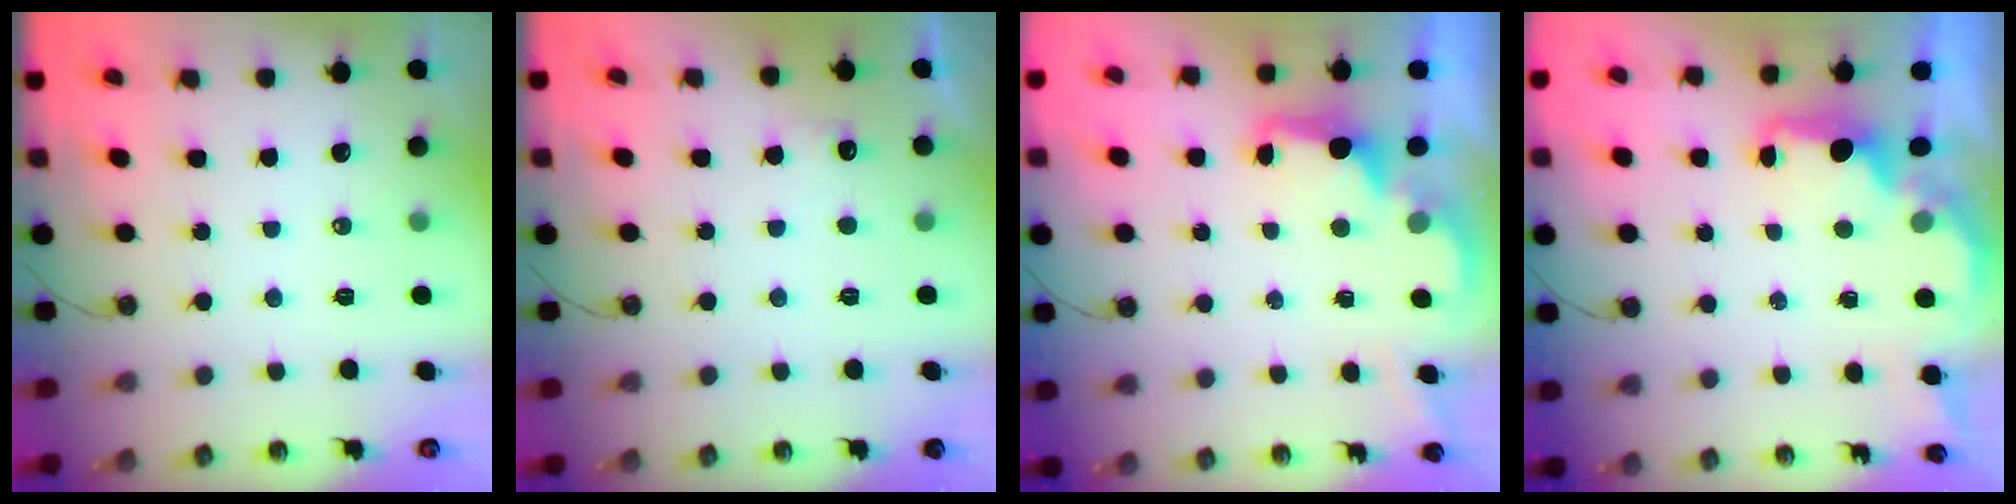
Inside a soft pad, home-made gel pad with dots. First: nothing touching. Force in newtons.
{"total": 5.3, "press": 5.2, "slide": 1.2}
{"total": 2.5, "press": 2.4, "slide": 0.6}
{"total": 2.0, "press": 1.8, "slide": 0.7}